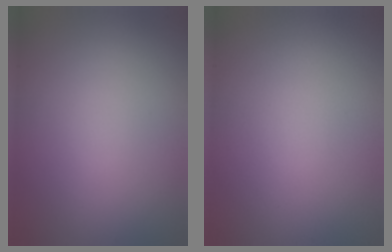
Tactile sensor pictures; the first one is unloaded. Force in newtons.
{"total": 0.0}